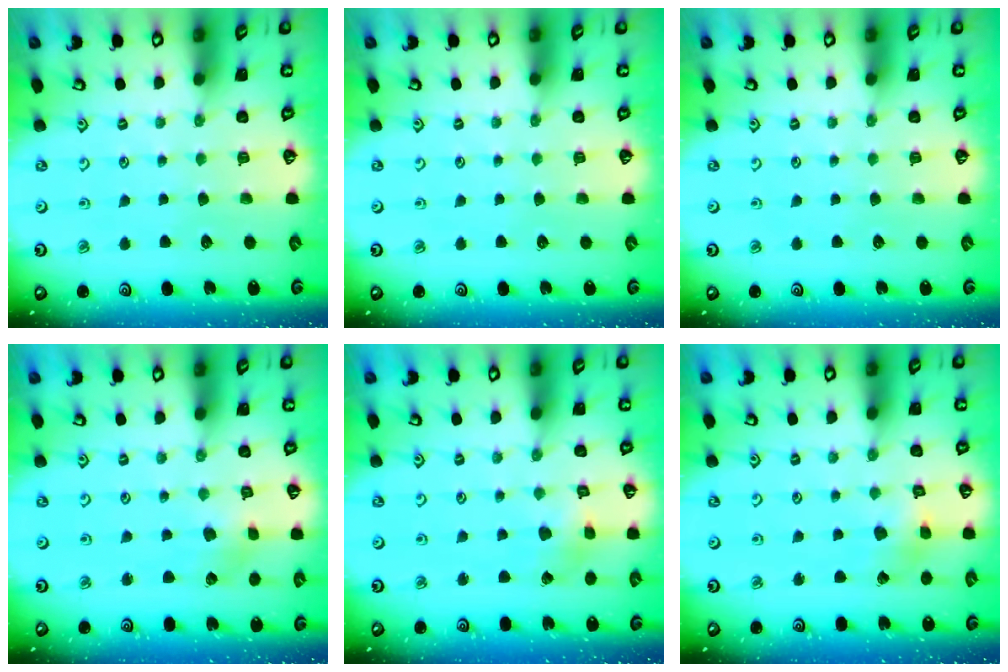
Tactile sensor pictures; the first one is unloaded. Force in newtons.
{"total": 0.0}
{"total": 0.0}
{"total": 2.4, "press": 2.3, "slide": 0.5}
{"total": 2.7, "press": 2.7, "slide": 0.2}
{"total": 3.3, "press": 3.3, "slide": 0.5}